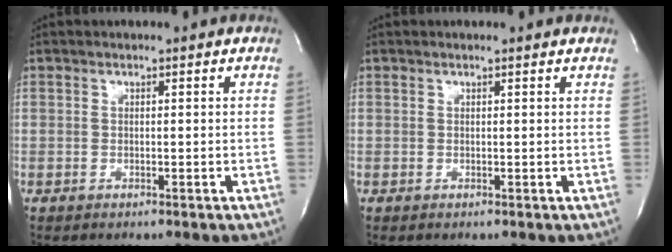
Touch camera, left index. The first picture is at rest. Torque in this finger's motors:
{"motor_torque": [0.06, -0.03, -0.15, -0.02]}